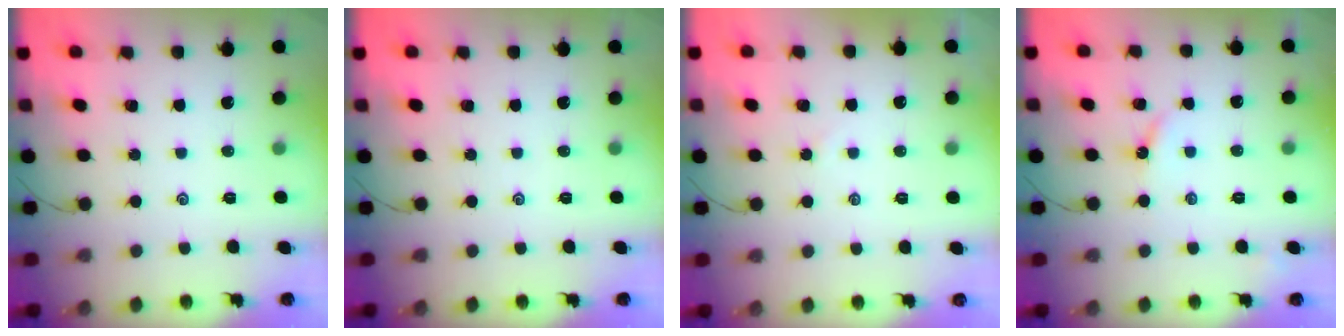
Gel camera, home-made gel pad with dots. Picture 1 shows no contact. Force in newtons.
{"total": 0.0}
{"total": 1.4, "press": 1.4, "slide": 0.4}
{"total": 4.6, "press": 4.6, "slide": 0.6}